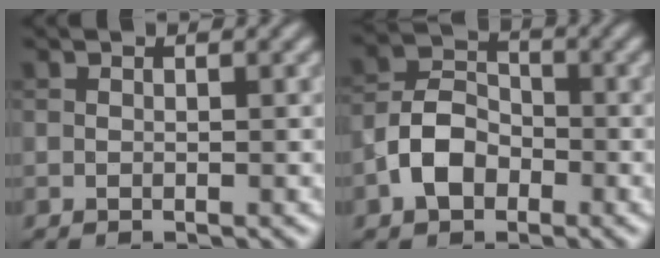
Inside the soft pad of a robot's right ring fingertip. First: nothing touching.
{"total": 4.6, "force": [-2.0, 3.3, 2.6], "torque": [-0.051, 0.007, -0.044]}